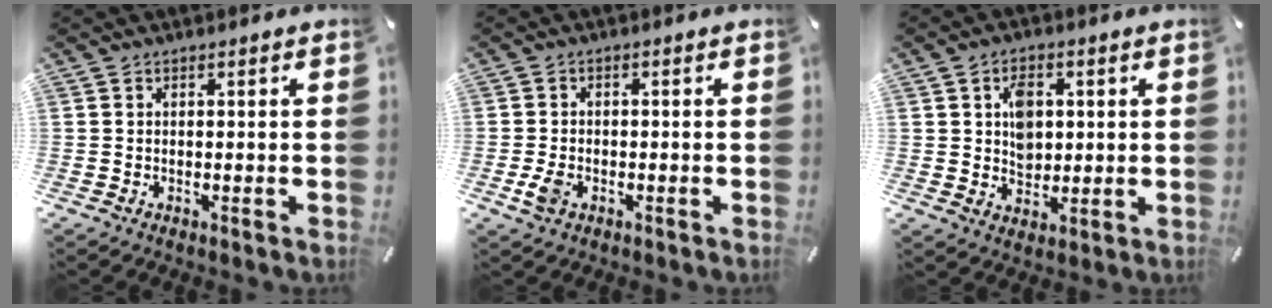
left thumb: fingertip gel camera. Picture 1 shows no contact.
{"total": 3.9, "force": [-1.4, 2.6, 2.4], "torque": [-0.060, 0.000, -0.029]}
{"total": 6.6, "force": [1.3, 5.3, 3.7], "torque": [-0.048, -0.001, 0.019]}